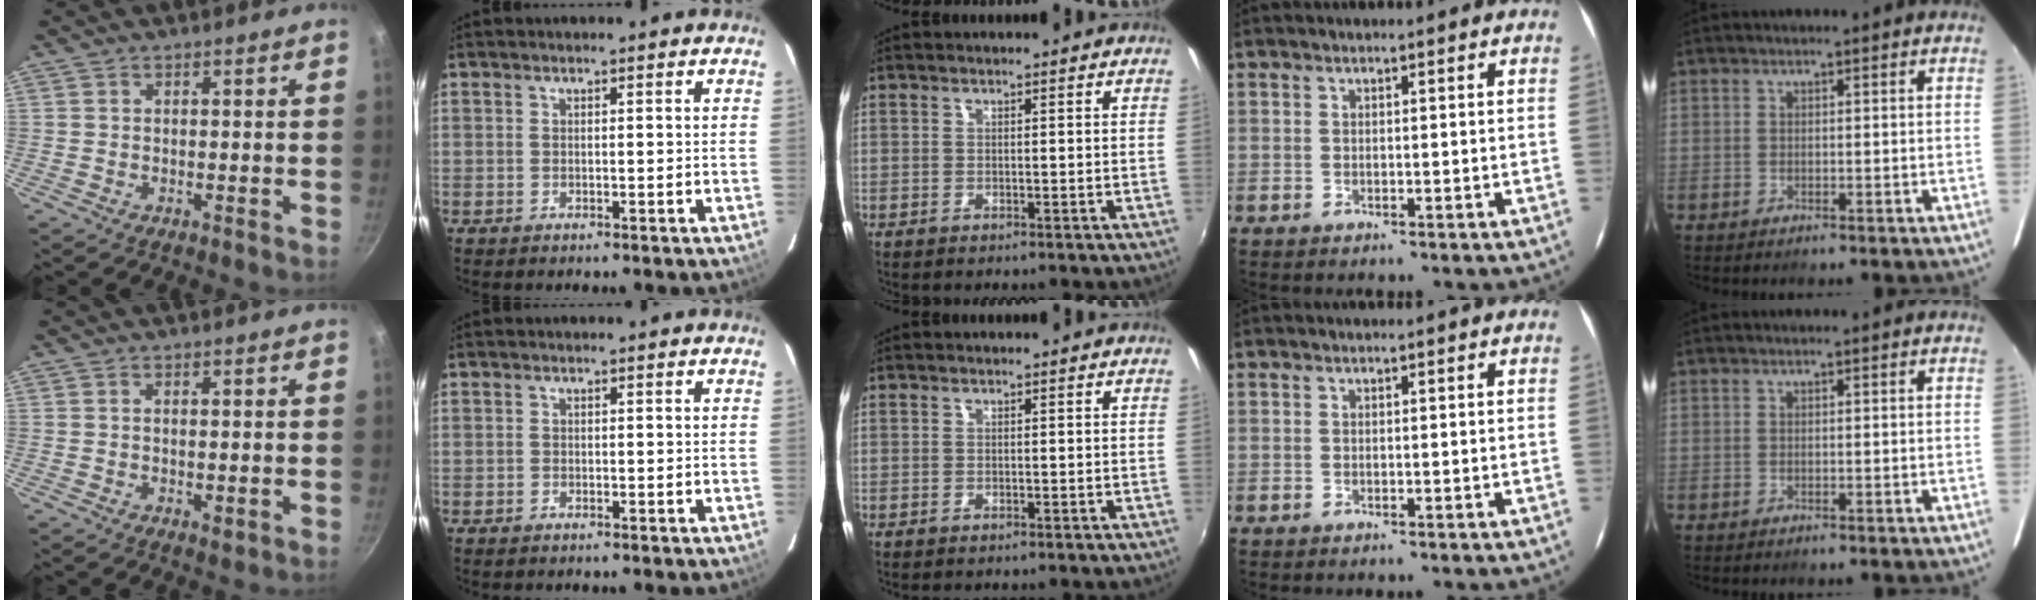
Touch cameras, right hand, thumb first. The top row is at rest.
{"thumb": {"total": 1.8, "force": [-0.2, 0.7, 1.6], "torque": [-0.023, -0.006, -0.002]}, "index": {"total": 0.7, "force": [-0.5, 0.4, 0.0], "torque": [-0.004, 0.001, -0.010]}}